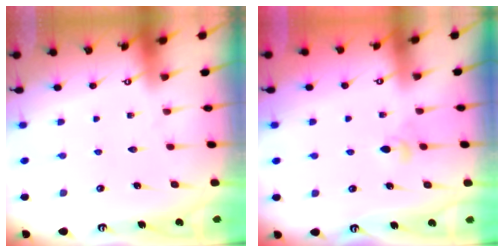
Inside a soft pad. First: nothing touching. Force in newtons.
{"total": 3.6, "press": 3.5, "slide": 0.6}